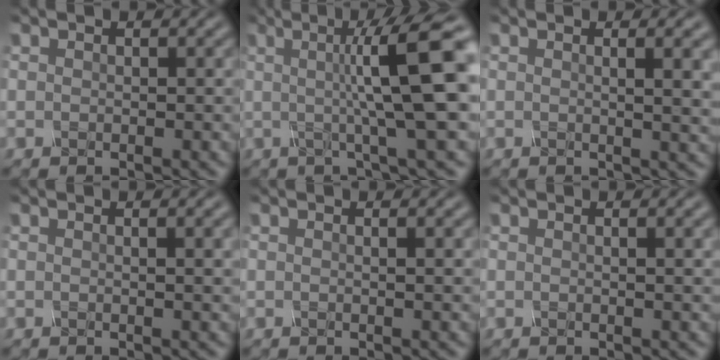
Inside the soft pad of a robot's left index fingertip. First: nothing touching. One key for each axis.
{"total": 10.3, "fx": 1.4, "fy": 1.7, "fz": 10.1, "tx": -0.125, "ty": 0.010, "tz": 0.017}
{"total": 4.6, "fx": 1.0, "fy": 1.6, "fz": 4.2, "tx": -0.034, "ty": 0.012, "tz": 0.002}
{"total": 2.3, "fx": 0.6, "fy": 0.7, "fz": 2.1, "tx": -0.020, "ty": 0.005, "tz": 0.002}
{"total": 1.2, "fx": 0.3, "fy": 0.4, "fz": 1.1, "tx": -0.012, "ty": 0.002, "tz": -0.004}
{"total": 2.0, "fx": 0.5, "fy": 0.6, "fz": 1.8, "tx": -0.018, "ty": 0.004, "tz": 0.000}